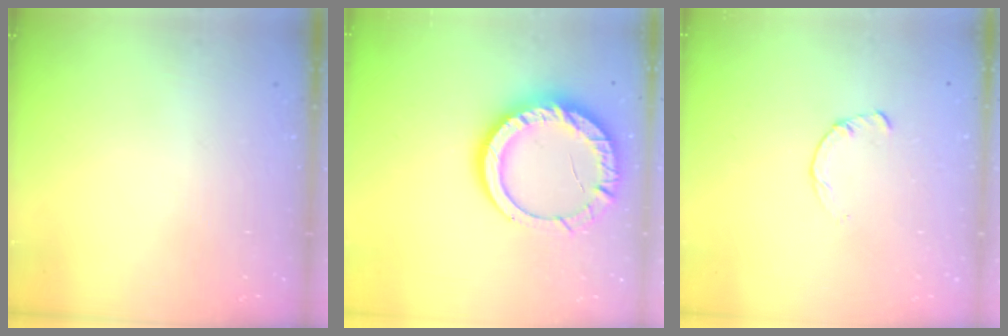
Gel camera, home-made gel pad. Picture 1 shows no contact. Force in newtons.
{"total": 16.9, "press": 16.8, "slide": 1.5}
{"total": 2.2, "press": 2.2, "slide": 0.3}